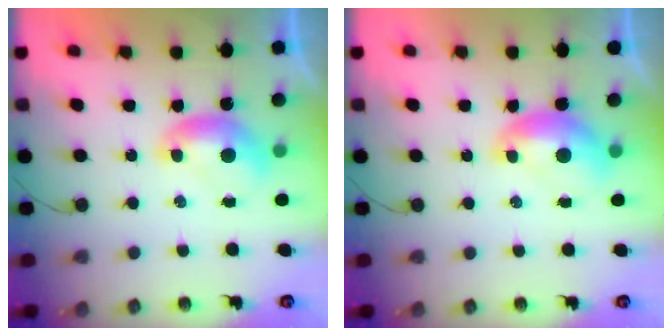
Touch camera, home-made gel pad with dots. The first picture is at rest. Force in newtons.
{"total": 1.3, "press": 1.3, "slide": 0.2}